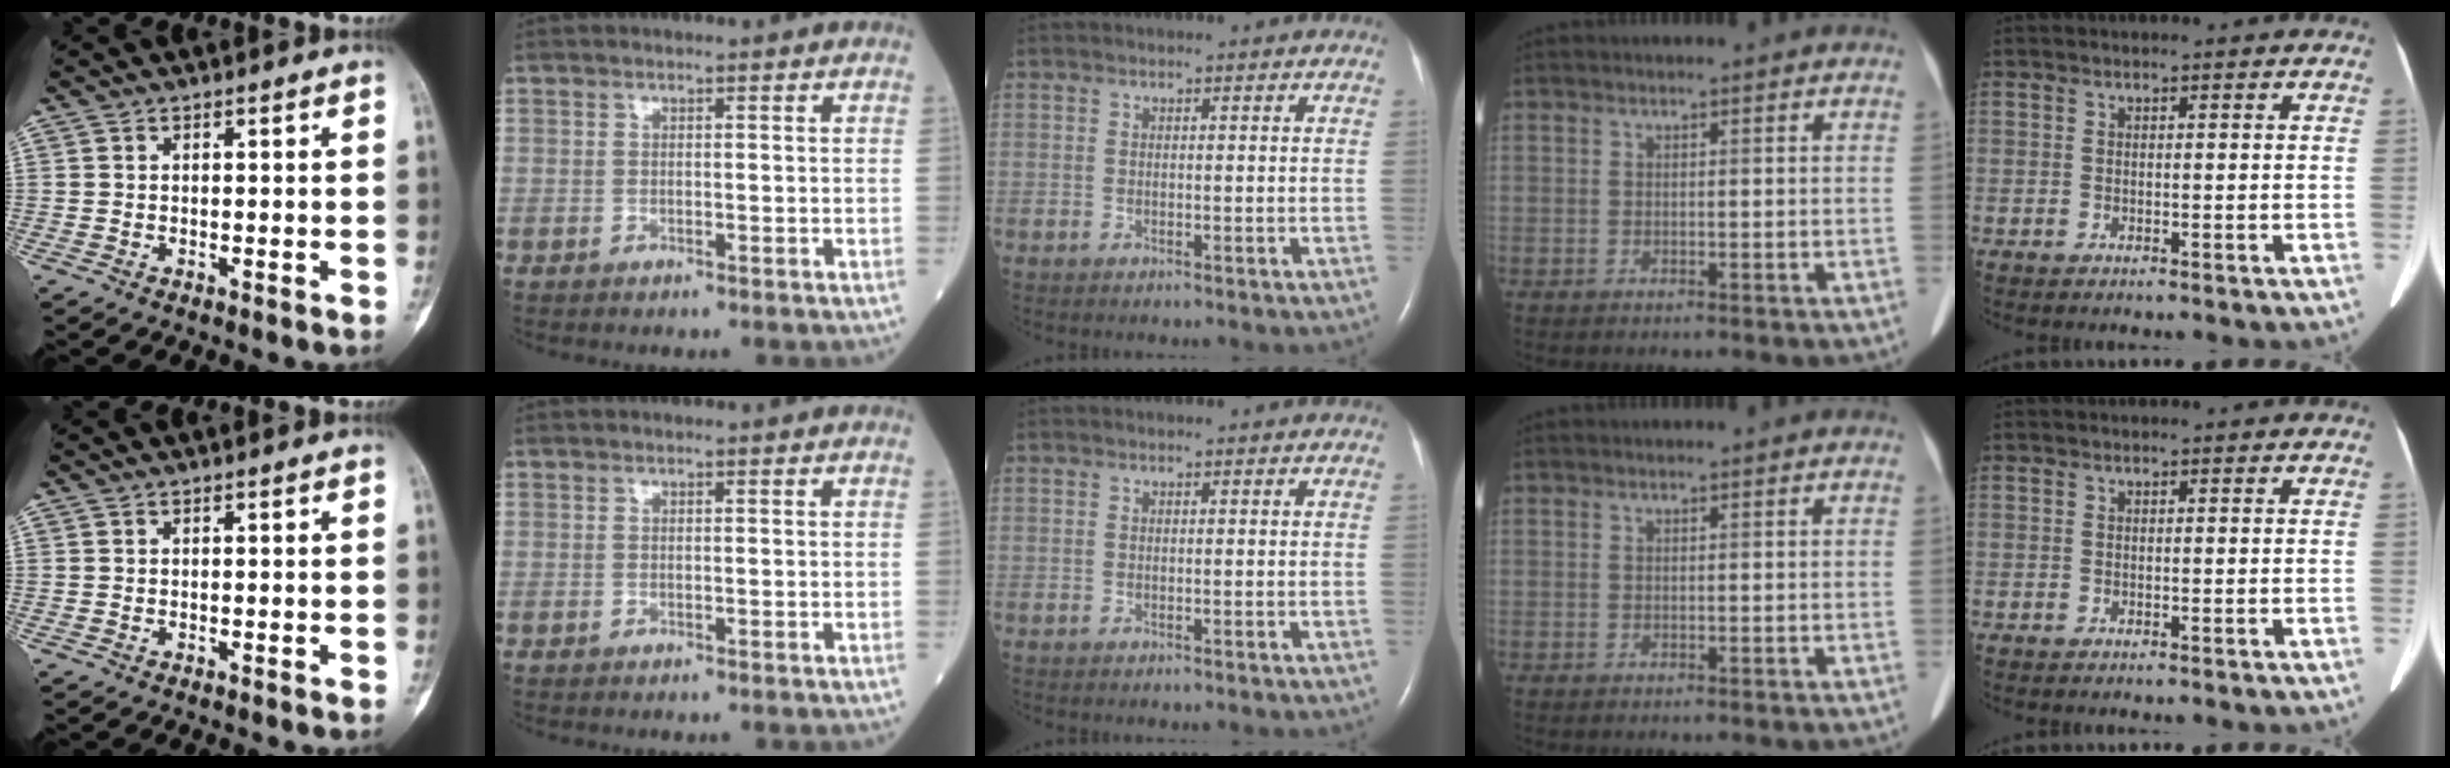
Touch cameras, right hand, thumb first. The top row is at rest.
{}